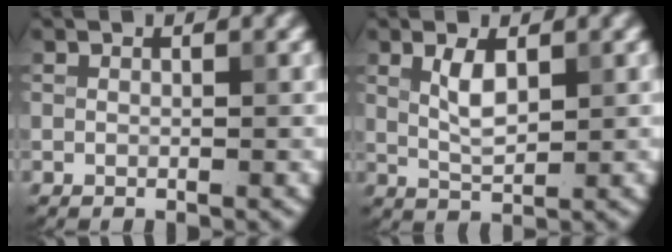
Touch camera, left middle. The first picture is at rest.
{"total": 2.6, "force": [1.0, 1.0, 2.2], "torque": [-0.046, 0.000, 0.021]}